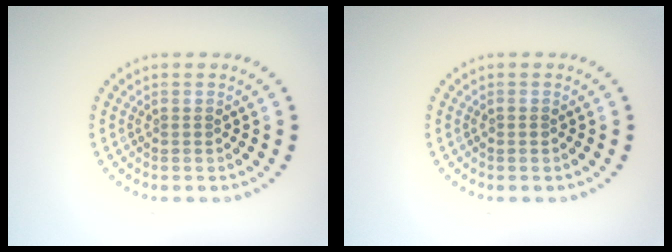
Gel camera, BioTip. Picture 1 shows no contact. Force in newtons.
{"total": 0.5, "press": 0.5, "slide": 0.2}